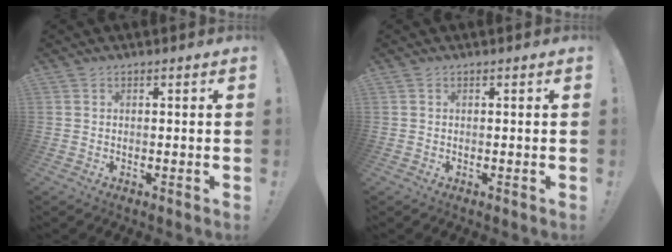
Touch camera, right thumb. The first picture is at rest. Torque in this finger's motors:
{"motor_torque": [-0.04, -0.13, 0.12, -0.05, 0.00]}